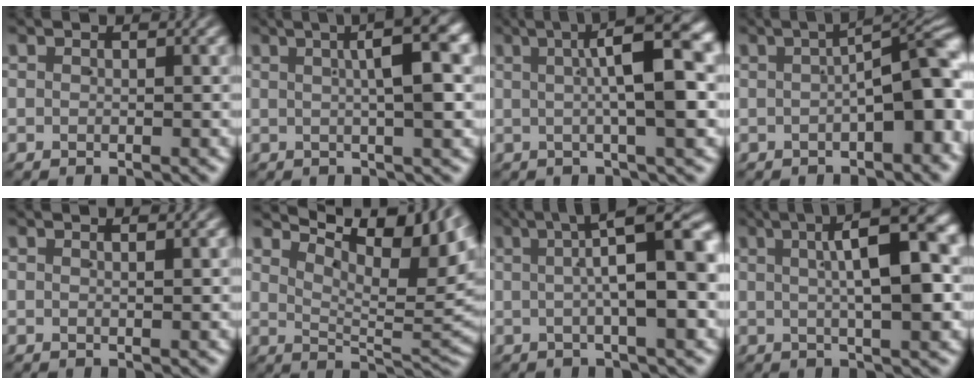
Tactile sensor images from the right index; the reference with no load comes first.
{"total": 6.3, "force": [1.9, 0.6, 5.9], "torque": [-0.069, 0.030, 0.023]}
{"total": 9.0, "force": [2.6, 1.4, 8.6], "torque": [-0.097, 0.041, 0.027]}
{"total": 7.5, "force": [-1.0, 3.0, 6.8], "torque": [-0.077, -0.003, -0.007]}
{"total": 0.5, "force": [0.3, -0.4, 0.3], "torque": [-0.002, -0.001, 0.007]}
{"total": 11.1, "force": [6.6, 3.2, 8.3], "torque": [-0.085, 0.027, 0.097]}
{"total": 8.9, "force": [2.0, 2.0, 8.5], "torque": [-0.094, 0.026, 0.027]}
{"total": 9.1, "force": [2.8, 1.9, 8.4], "torque": [-0.100, 0.038, 0.035]}